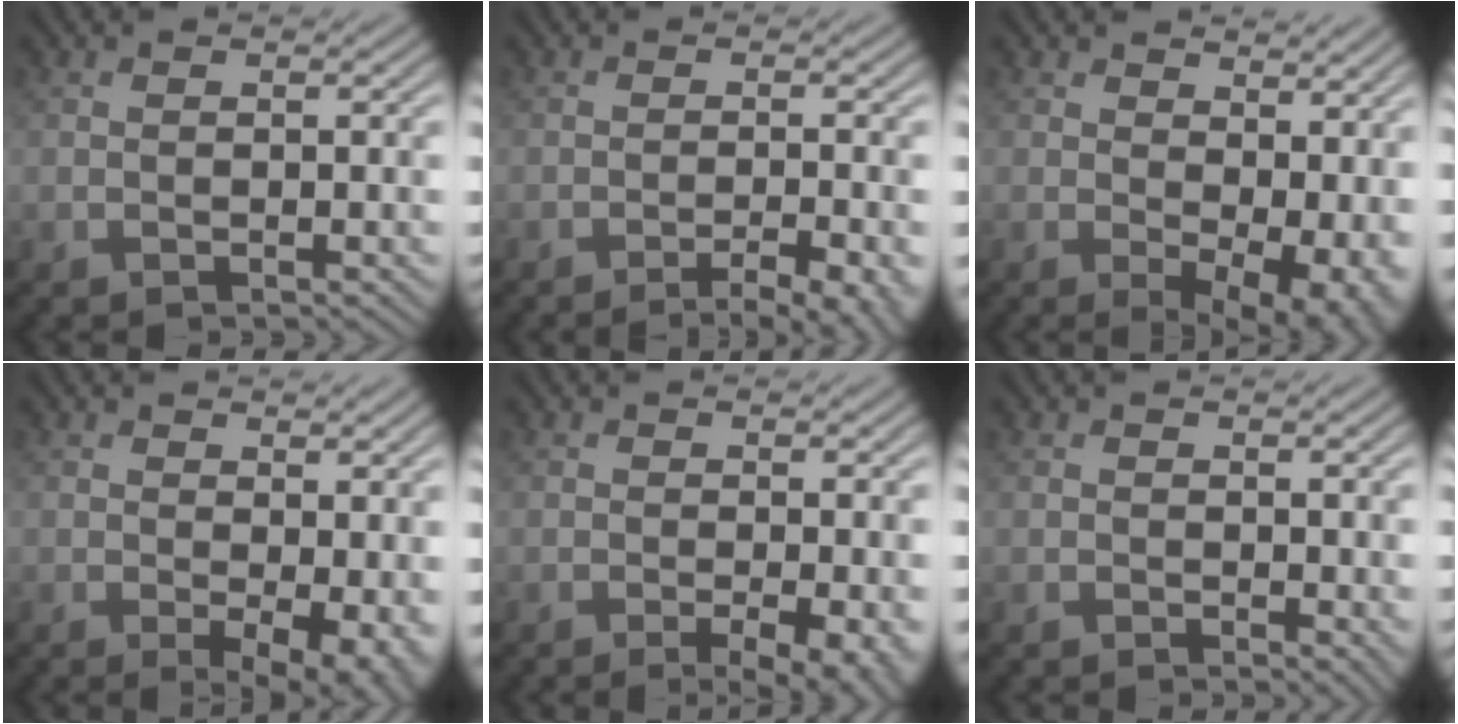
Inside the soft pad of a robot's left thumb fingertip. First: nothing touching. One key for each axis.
{"total": 5.6, "fx": -3.7, "fy": 0.9, "fz": 4.1, "tx": -0.062, "ty": 0.008, "tz": -0.052}
{"total": 9.3, "fx": 1.3, "fy": 5.3, "fz": 7.6, "tx": -0.103, "ty": -0.014, "tz": 0.040}
{"total": 4.9, "fx": 0.0, "fy": 2.0, "fz": 4.5, "tx": -0.064, "ty": -0.006, "tz": 0.006}
{"total": 4.1, "fx": -1.5, "fy": 0.8, "fz": 3.8, "tx": -0.058, "ty": 0.001, "tz": -0.021}
{"total": 1.7, "fx": 0.2, "fy": 0.9, "fz": 1.4, "tx": -0.018, "ty": -0.001, "tz": 0.007}